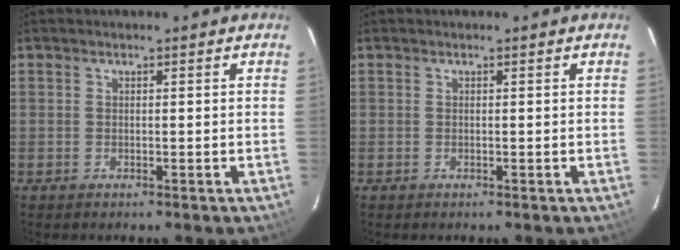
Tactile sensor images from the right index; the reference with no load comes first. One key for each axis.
{"total": 0.0}